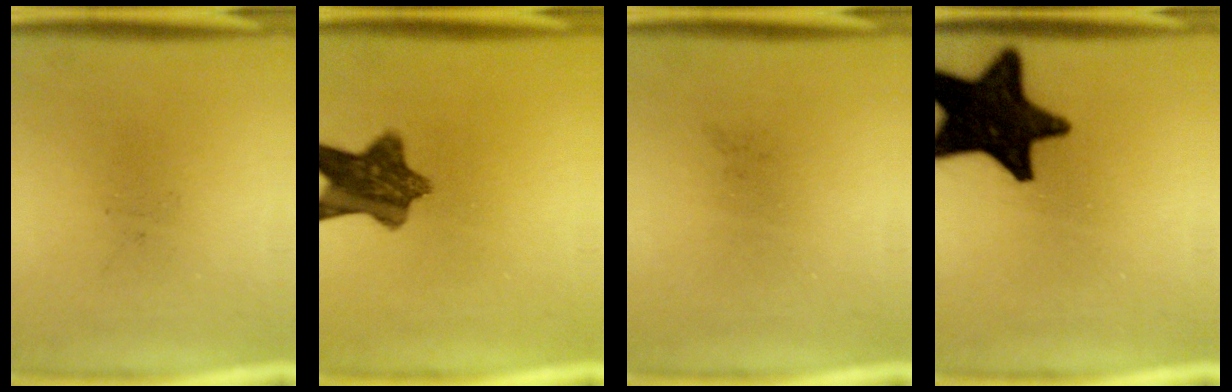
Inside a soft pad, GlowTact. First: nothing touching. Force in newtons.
{"total": 9.1}
{"total": 0.0}
{"total": 18.5}